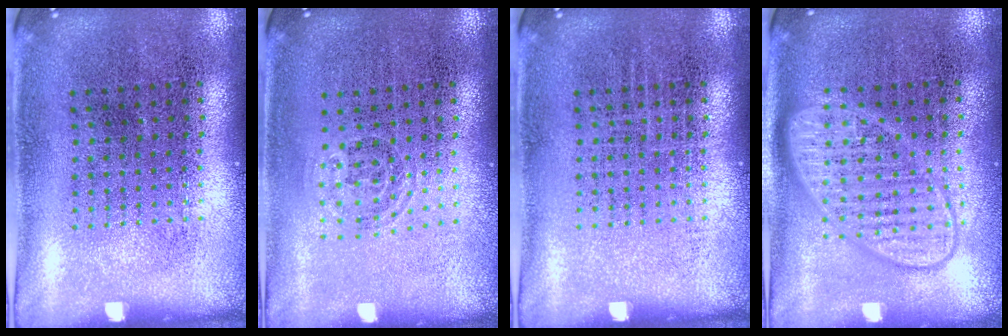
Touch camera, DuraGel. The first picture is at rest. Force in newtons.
{"total": 0.7, "press": 0.5, "slide": 0.5}
{"total": 0.0}
{"total": 2.9, "press": 2.9, "slide": 0.4}